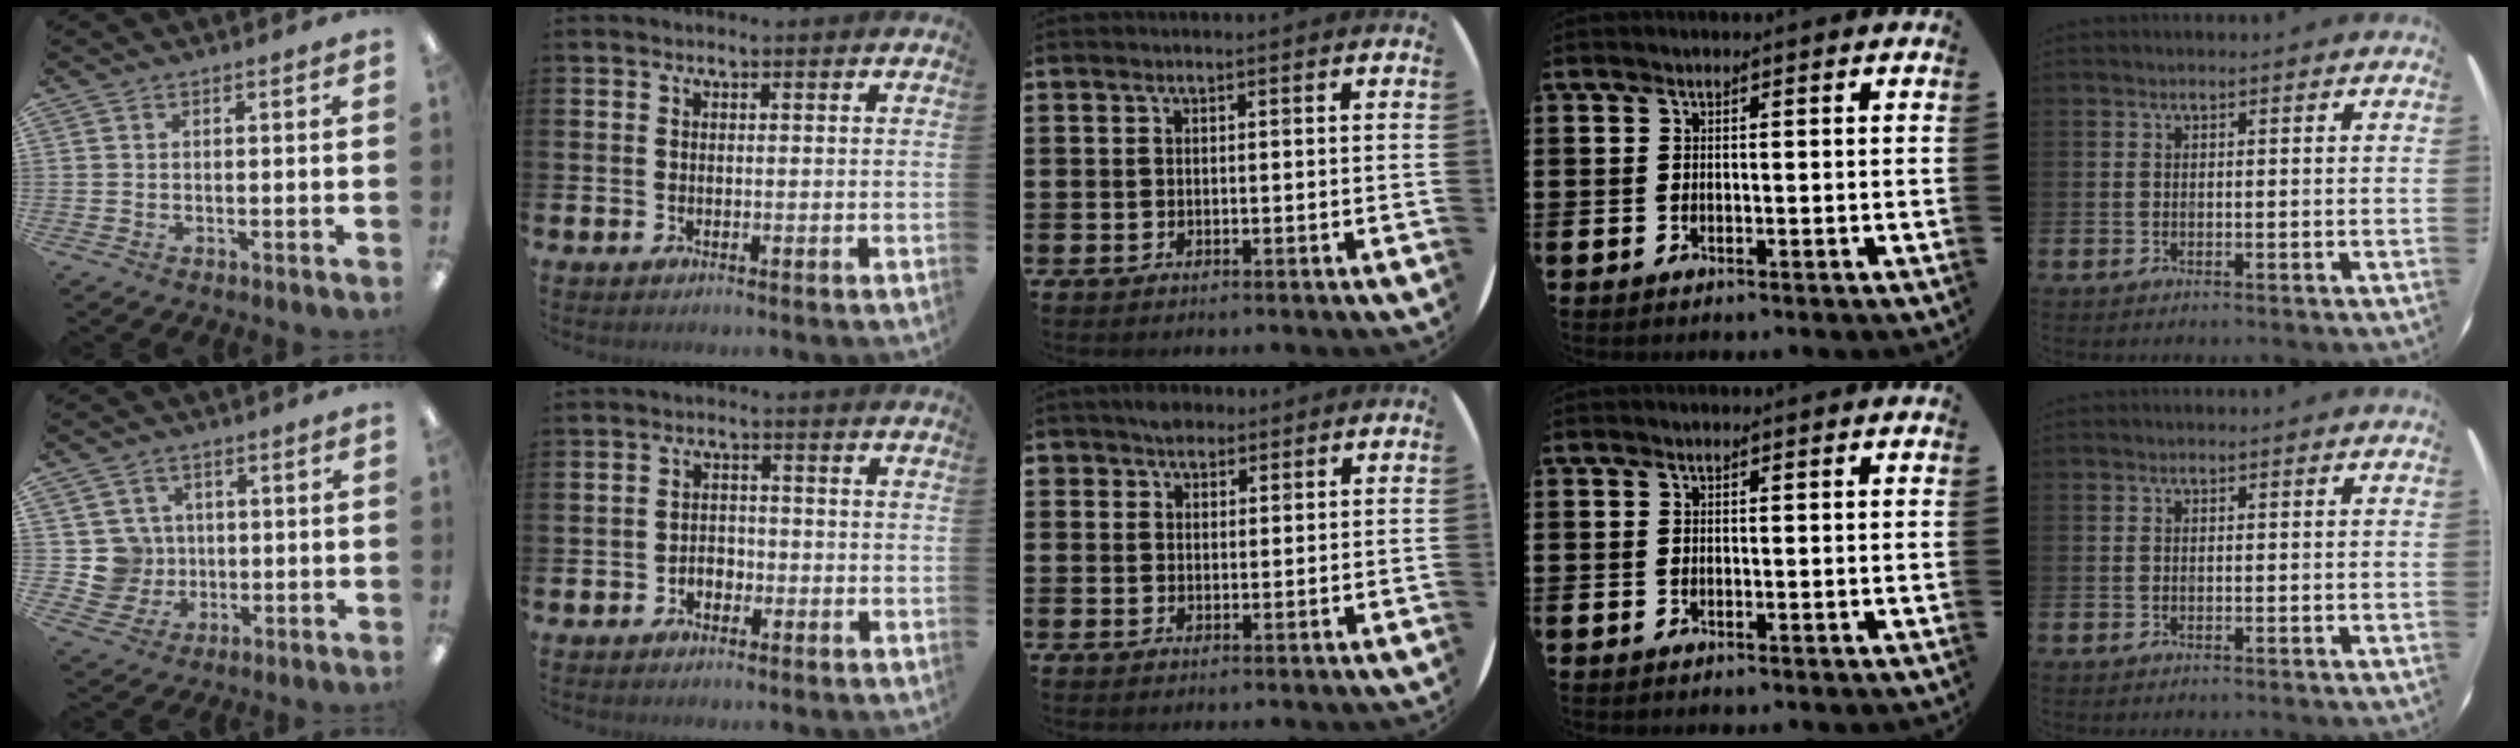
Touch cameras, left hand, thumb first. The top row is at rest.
{"thumb": {"total": 7.9, "force": [1.1, 7.8, 0.8], "torque": [-0.029, 0.004, 0.031]}, "index": {"total": 2.0, "force": [-1.3, 1.4, 0.6], "torque": [-0.016, 0.005, -0.029]}, "middle": {"total": 2.4, "force": [2.0, 1.3, 0.1], "torque": [0.001, 0.001, 0.039]}}